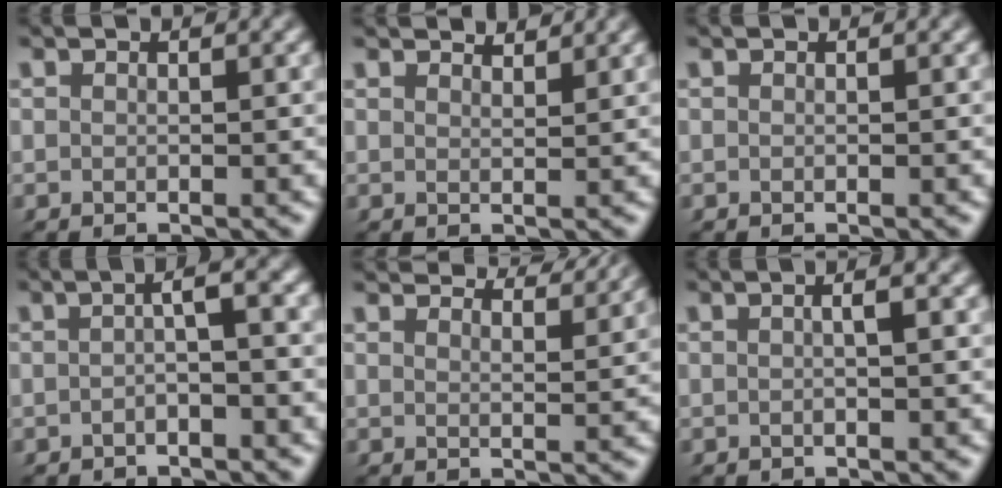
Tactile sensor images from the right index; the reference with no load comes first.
{"total": 2.1, "force": [2.1, -0.3, 0.2], "torque": [0.006, -0.004, 0.034]}
{"total": 0.0}
{"total": 2.9, "force": [-0.5, 0.4, 2.9], "torque": [-0.030, 0.012, -0.015]}
{"total": 4.7, "force": [4.6, -0.1, 1.1], "torque": [-0.009, 0.005, 0.068]}
{"total": 1.7, "force": [-0.1, 0.1, 1.7], "torque": [-0.020, 0.008, -0.006]}